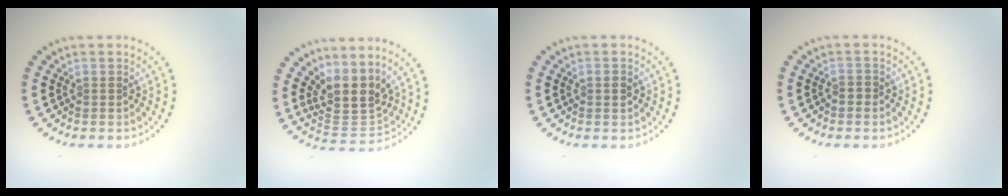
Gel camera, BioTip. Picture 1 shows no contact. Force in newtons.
{"total": 4.1, "press": 3.4, "slide": 2.4}
{"total": 1.2, "press": 1.2, "slide": 0.1}
{"total": 0.5, "press": 0.3, "slide": 0.4}